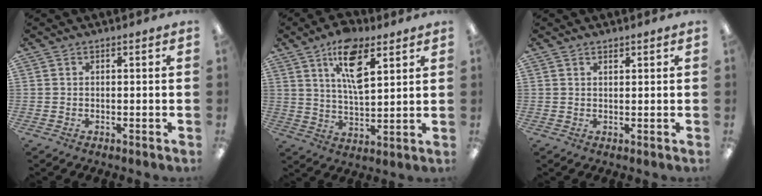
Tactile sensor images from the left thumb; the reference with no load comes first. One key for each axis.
{"total": 12.3, "fx": 7.1, "fy": 5.4, "fz": 8.5, "tx": -0.138, "ty": -0.022, "tz": 0.123}
{"total": 1.1, "fx": 1.0, "fy": 0.4, "fz": 0.3, "tx": -0.007, "ty": -0.001, "tz": 0.019}